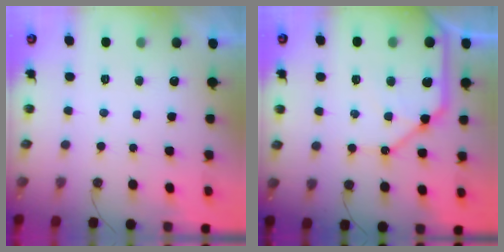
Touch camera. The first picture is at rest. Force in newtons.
{"total": 16.9, "press": 16.8, "slide": 1.8}